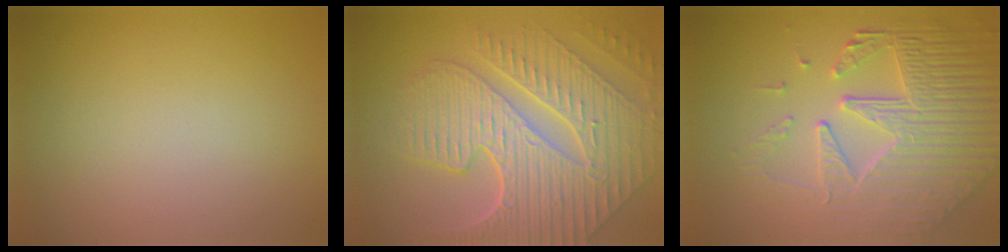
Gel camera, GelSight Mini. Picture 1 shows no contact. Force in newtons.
{"total": 10.6, "press": 7.3, "slide": 7.7}
{"total": 8.5, "press": 6.0, "slide": 6.0}